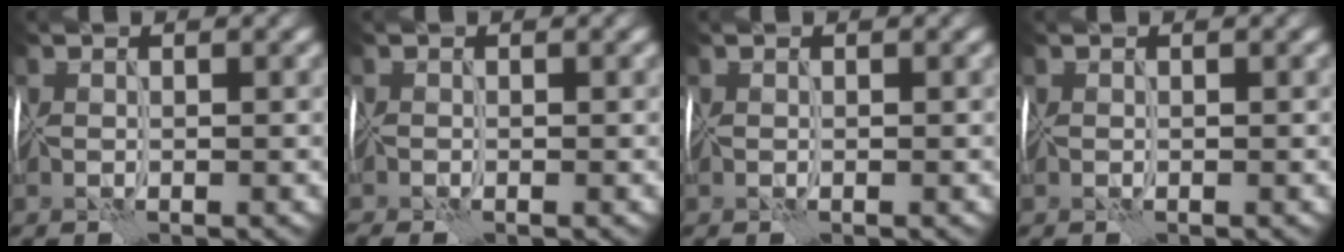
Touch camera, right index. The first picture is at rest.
{"total": 1.3, "force": [-1.2, 0.1, 0.5], "torque": [-0.009, -0.005, -0.021]}
{"total": 0.0}
{"total": 0.0}